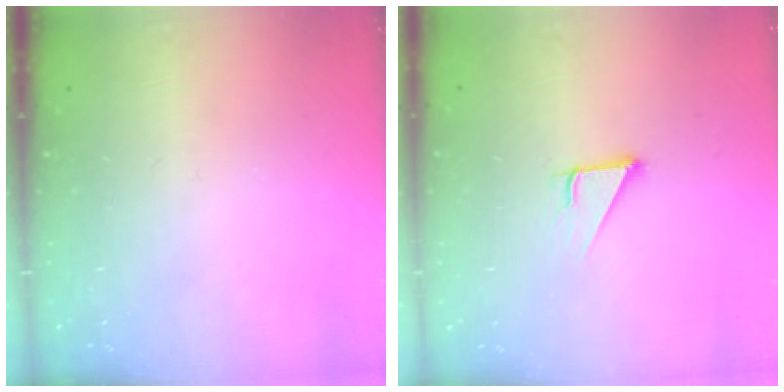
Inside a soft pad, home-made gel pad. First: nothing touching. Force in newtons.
{"total": 2.9, "press": 2.9, "slide": 0.1}